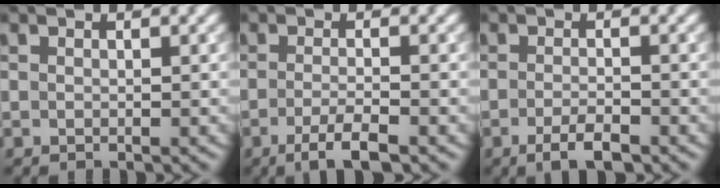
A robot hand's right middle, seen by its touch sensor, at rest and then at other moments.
{"total": 3.3, "force": [-1.7, 0.8, 2.7], "torque": [-0.046, -0.001, -0.035]}
{"total": 2.6, "force": [-1.5, 0.6, 2.0], "torque": [-0.037, -0.001, -0.028]}